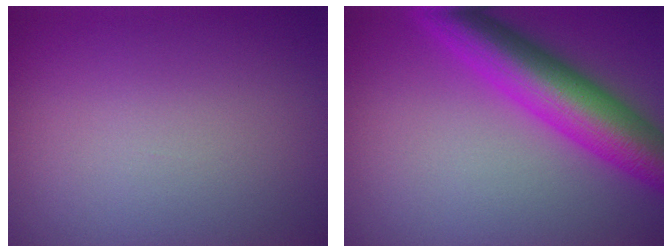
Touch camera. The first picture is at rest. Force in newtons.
{"total": 8.3, "press": 8.3, "slide": 0.2}